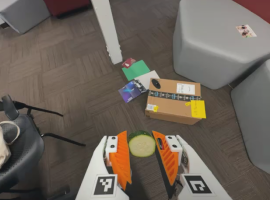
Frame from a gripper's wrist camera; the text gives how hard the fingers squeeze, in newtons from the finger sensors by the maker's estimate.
{"total": 10.4, "left": 10.5, "right": 10.3}